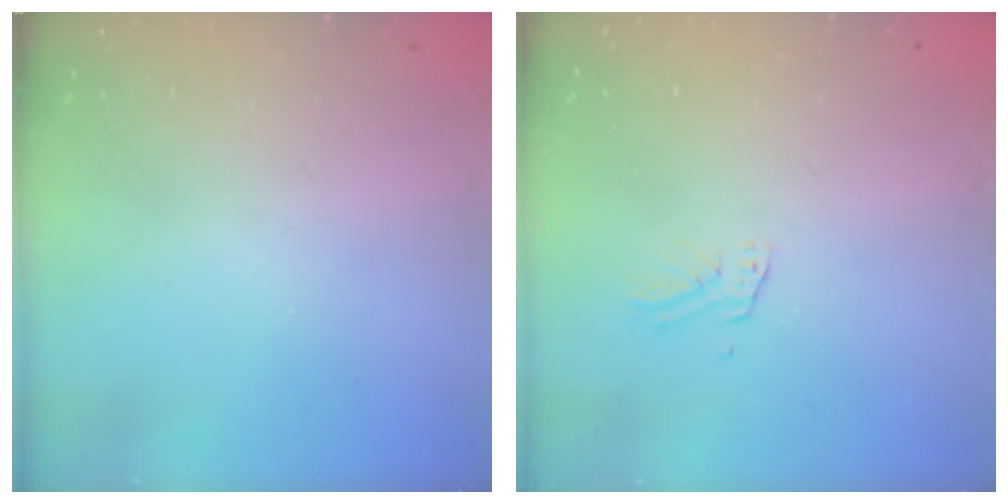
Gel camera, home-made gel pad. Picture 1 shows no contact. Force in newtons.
{"total": 3.3, "press": 3.3, "slide": 0.2}